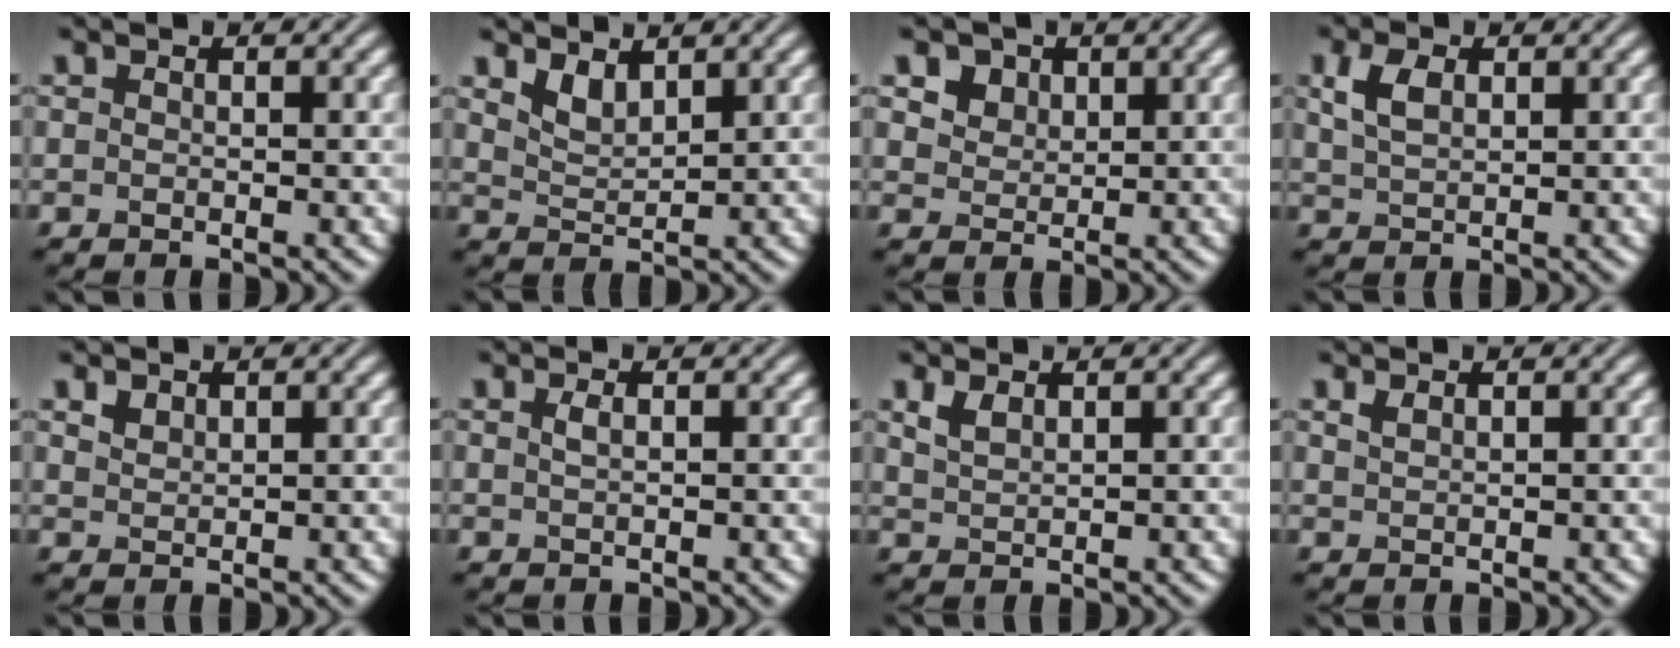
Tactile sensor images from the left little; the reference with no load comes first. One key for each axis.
{"total": 2.2, "fx": 1.6, "fy": 0.9, "fz": 1.1, "tx": -0.026, "ty": -0.006, "tz": 0.036}
{"total": 6.0, "fx": 3.5, "fy": 4.1, "fz": 2.6, "tx": -0.070, "ty": 0.008, "tz": 0.056}
{"total": 2.9, "fx": 1.2, "fy": 1.7, "fz": 2.0, "tx": -0.047, "ty": 0.005, "tz": 0.027}
{"total": 1.2, "fx": 0.9, "fy": 0.7, "fz": 0.3, "tx": -0.009, "ty": 0.001, "tz": 0.021}
{"total": 0.8, "fx": 0.3, "fy": 0.3, "fz": 0.7, "tx": -0.016, "ty": 0.004, "tz": 0.007}
{"total": 1.5, "fx": 1.0, "fy": 0.6, "fz": 0.8, "tx": -0.022, "ty": 0.002, "tz": 0.026}
{"total": 0.8, "fx": 0.6, "fy": 0.3, "fz": 0.4, "tx": -0.013, "ty": 0.002, "tz": 0.015}